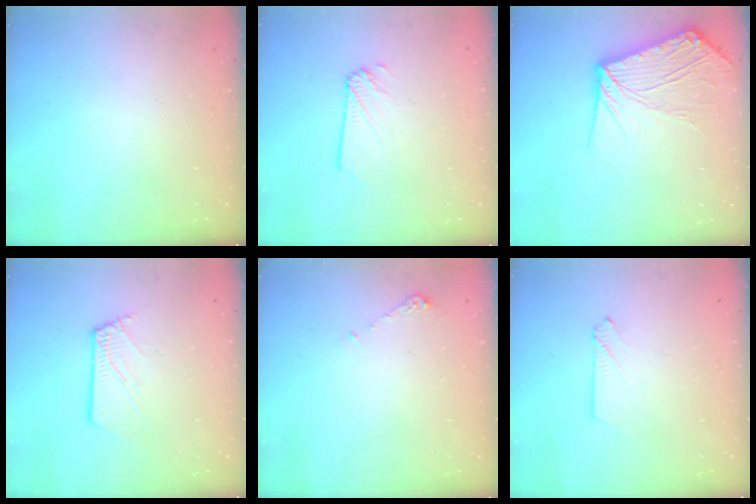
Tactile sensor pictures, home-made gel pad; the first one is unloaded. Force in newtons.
{"total": 1.7, "press": 1.7, "slide": 0.2}
{"total": 12.9, "press": 12.8, "slide": 1.8}
{"total": 3.3, "press": 3.3, "slide": 0.4}
{"total": 4.6, "press": 4.6, "slide": 0.6}
{"total": 2.1, "press": 2.1, "slide": 0.2}